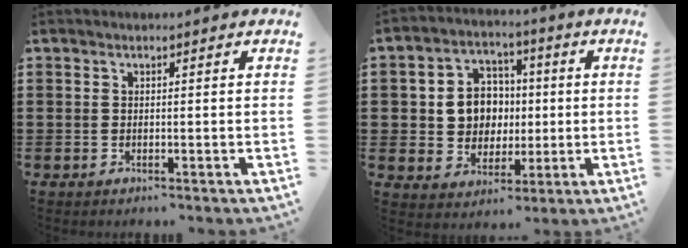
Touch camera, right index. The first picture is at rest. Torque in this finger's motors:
{"motor_torque": [1.30, 0.45, 0.30, 0.12]}